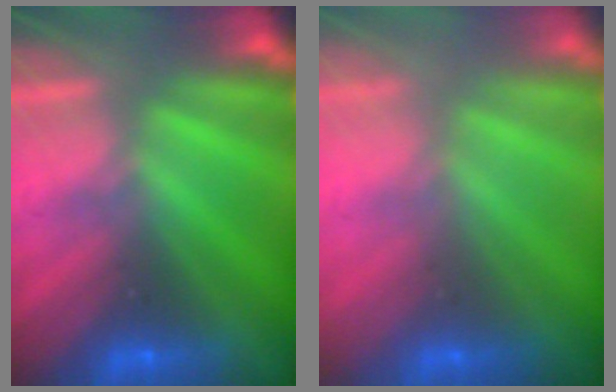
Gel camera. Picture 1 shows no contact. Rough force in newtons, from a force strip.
{"total": 2.8}